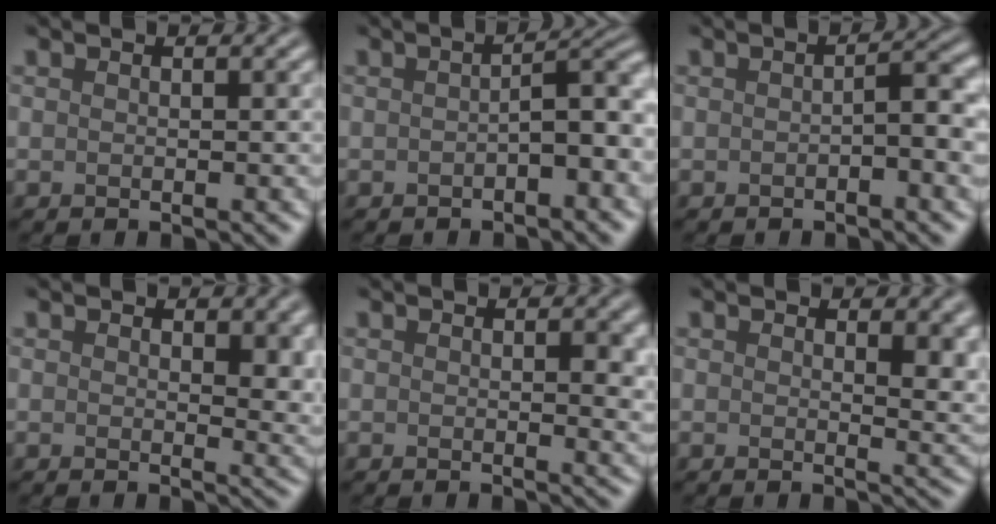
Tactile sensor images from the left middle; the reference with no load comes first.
{"total": 3.4, "force": [-1.0, 1.0, 3.1], "torque": [-0.045, 0.013, -0.019]}
{"total": 2.5, "force": [-0.6, 0.6, 2.3], "torque": [-0.037, 0.007, -0.011]}
{"total": 3.3, "force": [0.9, 1.6, 2.8], "torque": [-0.028, -0.006, 0.015]}
{"total": 2.0, "force": [0.2, 0.6, 1.9], "torque": [-0.022, -0.007, 0.003]}
{"total": 3.5, "force": [1.2, 1.5, 2.9], "torque": [-0.031, -0.006, 0.021]}